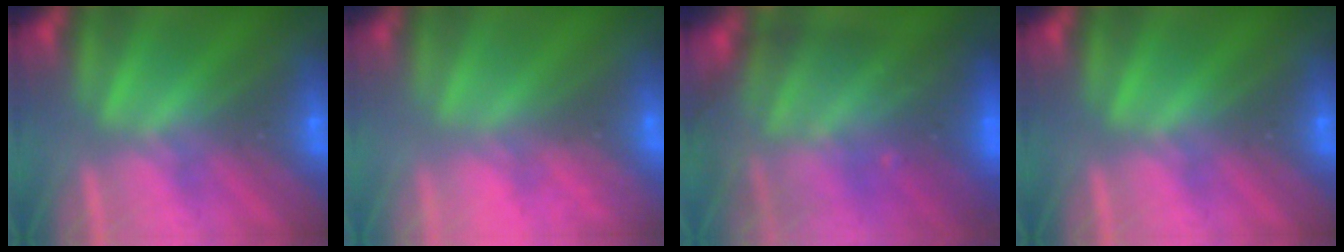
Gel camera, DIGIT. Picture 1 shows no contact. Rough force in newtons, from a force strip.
{"total": 7.8}
{"total": 8.4}
{"total": 0.0}